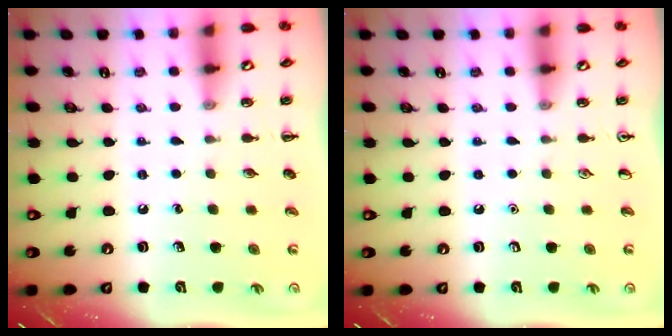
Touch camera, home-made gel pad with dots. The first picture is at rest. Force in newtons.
{"total": 0.0}